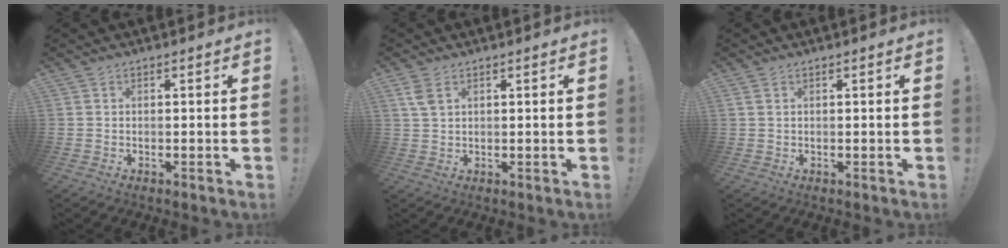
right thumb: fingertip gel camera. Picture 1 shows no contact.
{"total": 4.0, "force": [2.0, 2.2, 2.7], "torque": [-0.049, -0.005, 0.038]}
{"total": 1.2, "force": [0.7, 0.6, 0.7], "torque": [-0.021, 0.003, 0.015]}